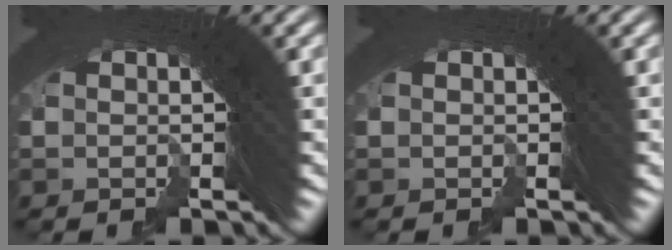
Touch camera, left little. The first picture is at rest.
{"total": 0.0}